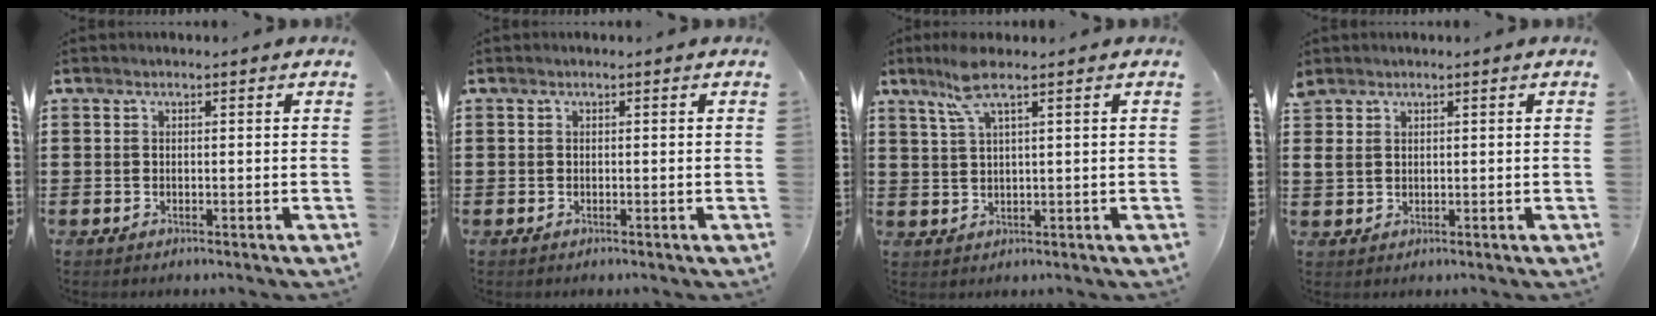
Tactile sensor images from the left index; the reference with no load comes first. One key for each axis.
{"total": 0.0}
{"total": 5.6, "fx": 3.4, "fy": 0.4, "fz": 4.4, "tx": -0.102, "ty": 0.003, "tz": 0.057}
{"total": 1.8, "fx": 1.3, "fy": 1.1, "fz": 0.5, "tx": -0.014, "ty": 0.005, "tz": 0.025}